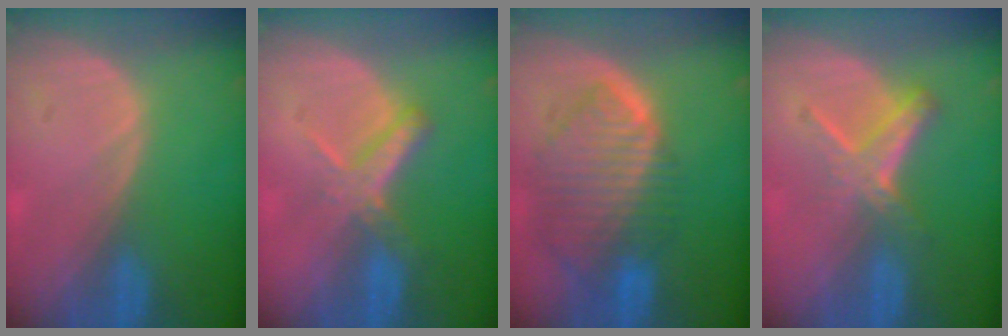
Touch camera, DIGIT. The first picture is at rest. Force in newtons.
{"total": 5.5, "press": 4.9, "slide": 2.5}
{"total": 10.0, "press": 8.5, "slide": 5.2}
{"total": 6.2, "press": 5.3, "slide": 3.2}